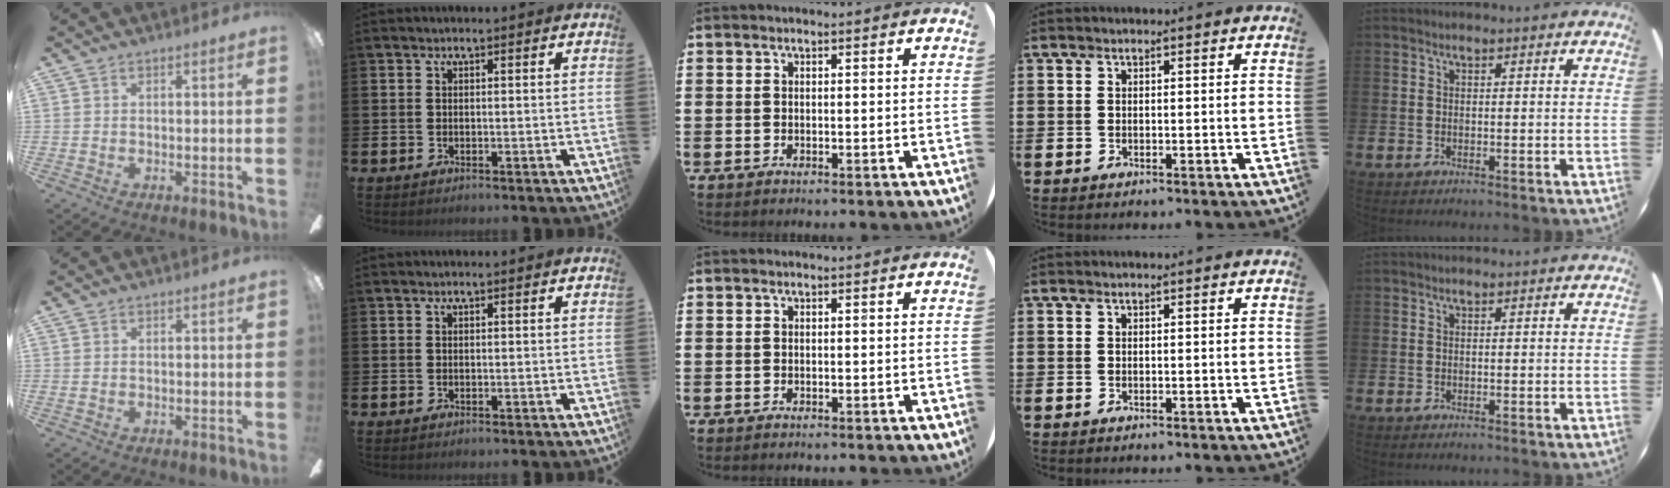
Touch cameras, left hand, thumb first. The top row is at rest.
{}